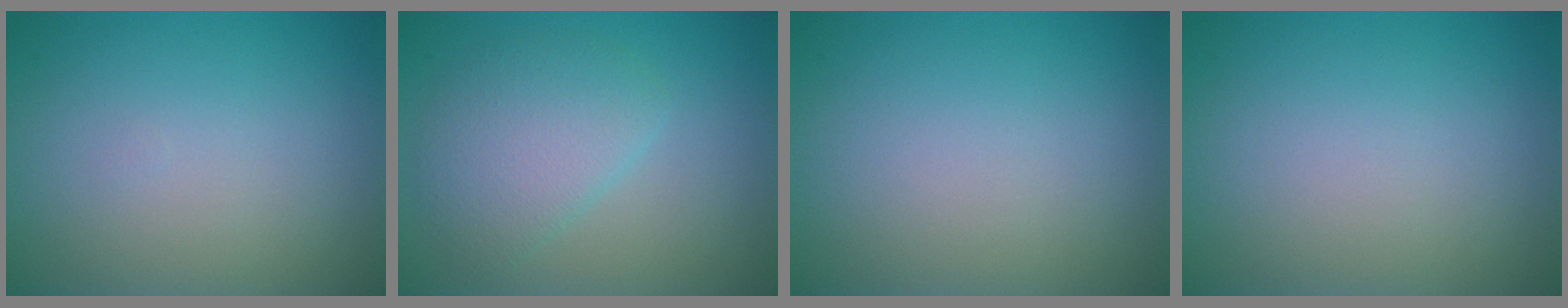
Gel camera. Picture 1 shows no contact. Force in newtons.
{"total": 3.9, "press": 3.9, "slide": 0.1}
{"total": 0.0}
{"total": 0.0}